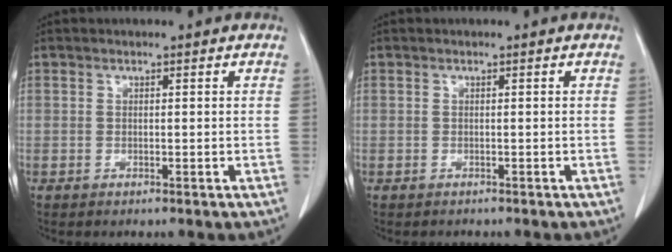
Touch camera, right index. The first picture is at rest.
{"total": 0.7, "force": [-0.6, 0.3, -0.1], "torque": [-0.010, 0.000, -0.010]}